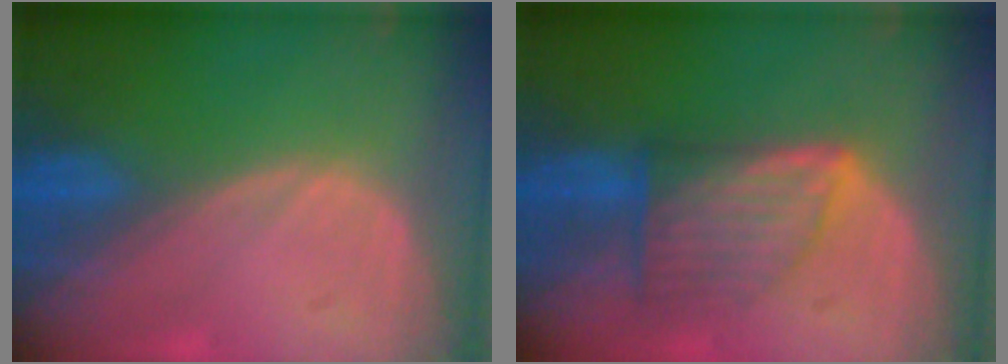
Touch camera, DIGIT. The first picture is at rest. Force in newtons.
{"total": 7.4, "press": 6.6, "slide": 3.4}